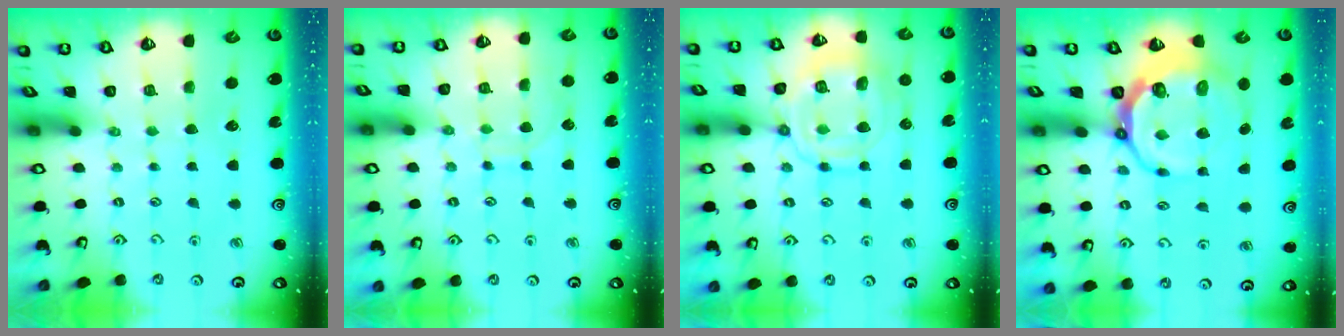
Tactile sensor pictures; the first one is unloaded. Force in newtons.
{"total": 7.2, "press": 7.2, "slide": 0.6}
{"total": 13.4, "press": 13.3, "slide": 1.0}
{"total": 10.1, "press": 9.1, "slide": 4.4}